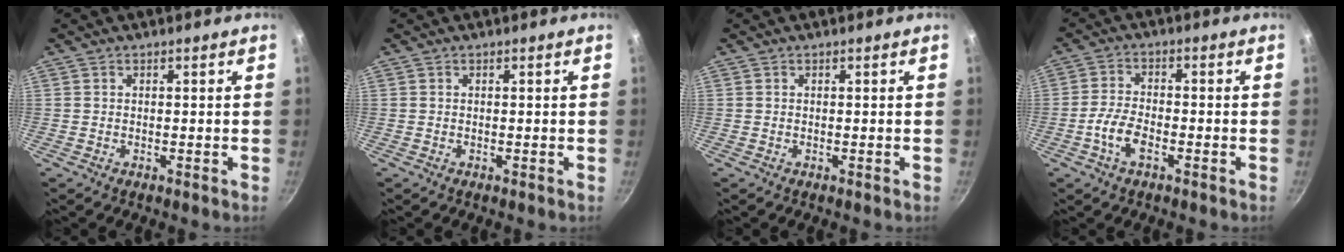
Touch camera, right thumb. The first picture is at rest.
{"total": 0.0}
{"total": 0.0}
{"total": 5.7, "force": [-2.3, 2.7, 4.4], "torque": [-0.092, 0.019, -0.051]}